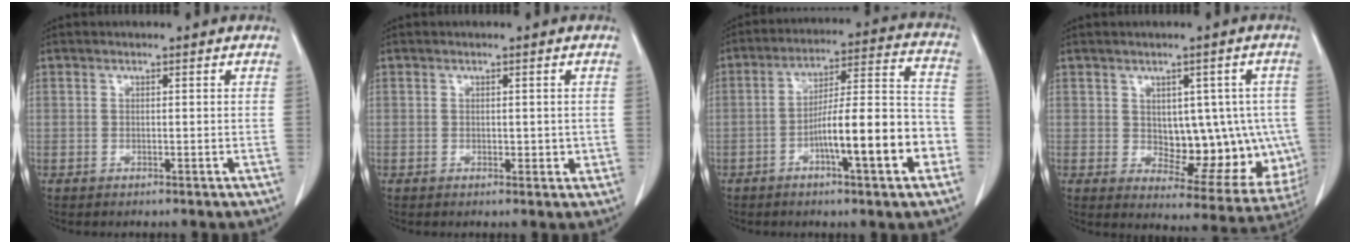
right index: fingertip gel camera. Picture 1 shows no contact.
{"total": 1.7, "force": [0.0, 1.1, 1.2], "torque": [-0.012, 0.001, 0.005]}
{"total": 14.5, "force": [-5.1, 1.7, 13.5], "torque": [-0.206, 0.020, -0.075]}
{"total": 12.8, "force": [-0.1, 7.1, 10.6], "torque": [-0.116, 0.014, 0.027]}